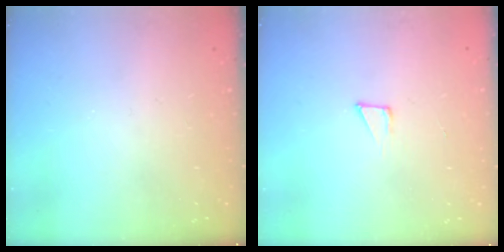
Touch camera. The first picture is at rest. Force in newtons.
{"total": 3.7, "press": 3.7, "slide": 0.2}